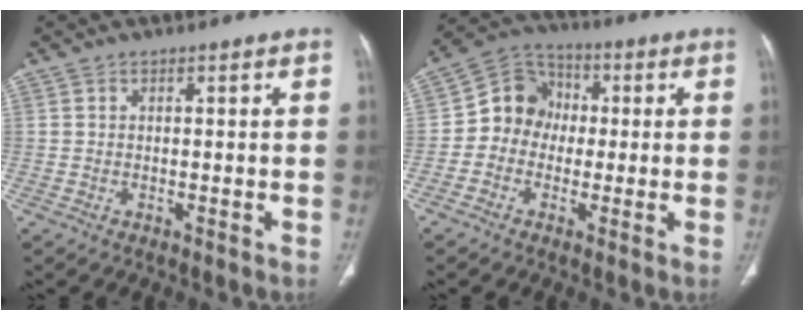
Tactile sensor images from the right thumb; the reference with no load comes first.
{"total": 9.2, "force": [-0.7, 8.4, 3.8], "torque": [-0.032, 0.030, -0.030]}